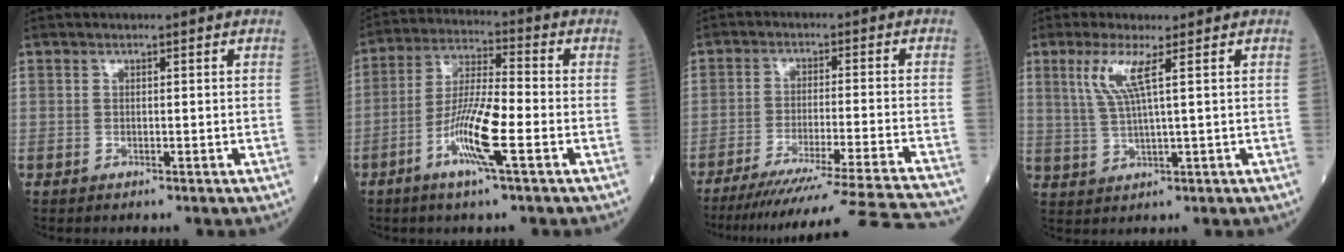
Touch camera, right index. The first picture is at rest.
{"total": 10.0, "force": [-3.8, 0.6, 9.2], "torque": [-0.184, -0.004, -0.074]}
{"total": 25.6, "force": [-23.7, -2.5, 9.5], "torque": [-0.083, -0.061, -0.321]}
{"total": 5.2, "force": [2.1, -0.5, 4.8], "torque": [-0.105, 0.001, 0.046]}